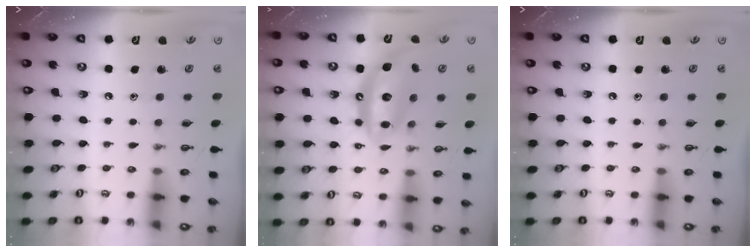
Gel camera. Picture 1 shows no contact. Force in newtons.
{"total": 13.0, "press": 12.9, "slide": 1.5}
{"total": 0.0}